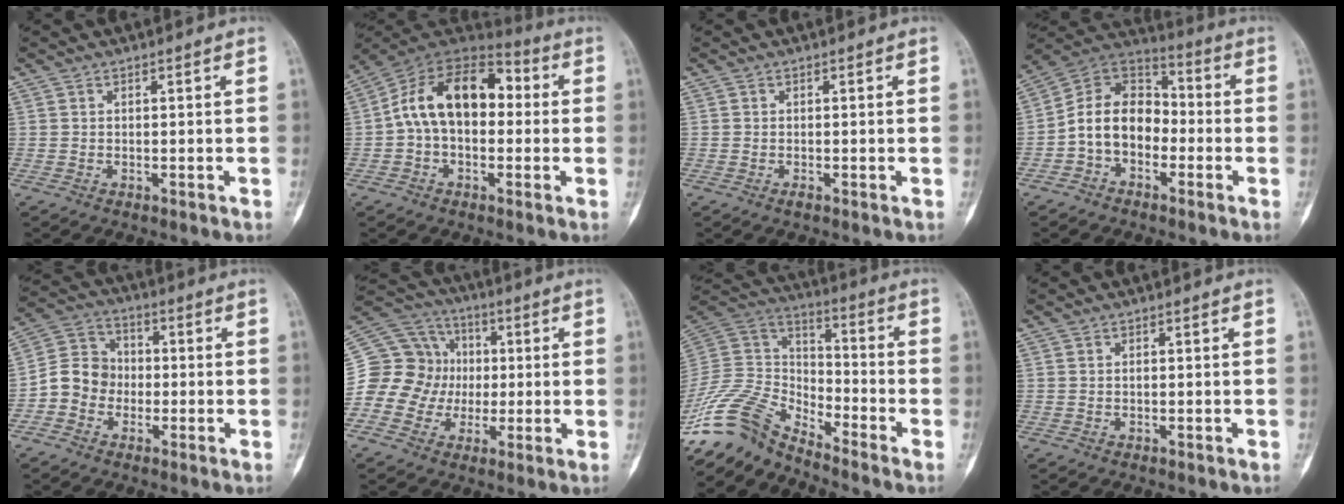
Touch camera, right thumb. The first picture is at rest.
{"total": 16.7, "force": [1.0, 10.6, 12.8], "torque": [-0.189, 0.049, 0.003]}
{"total": 0.6, "force": [-0.2, 0.2, 0.5], "torque": [-0.006, -0.001, -0.007]}
{"total": 12.4, "force": [-2.9, 9.1, 7.8], "torque": [-0.112, 0.055, -0.066]}
{"total": 8.4, "force": [-2.1, 7.4, 3.3], "torque": [-0.037, 0.032, -0.052]}
{"total": 16.0, "force": [-1.1, 15.2, 5.0], "torque": [-0.078, 0.060, -0.019]}
{"total": 13.9, "force": [-12.1, 4.9, 4.7], "torque": [-0.096, 0.091, -0.249]}
{"total": 0.0}